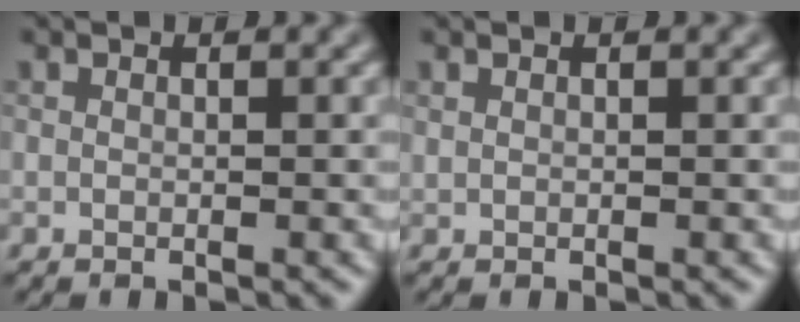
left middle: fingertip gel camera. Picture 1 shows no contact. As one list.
[{"total": 0.0}]